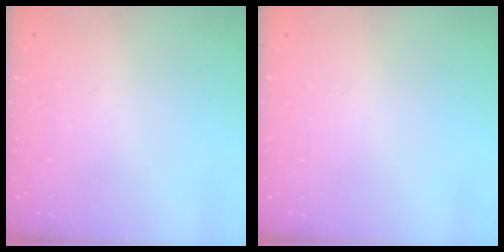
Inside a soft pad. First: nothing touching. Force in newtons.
{"total": 0.0}